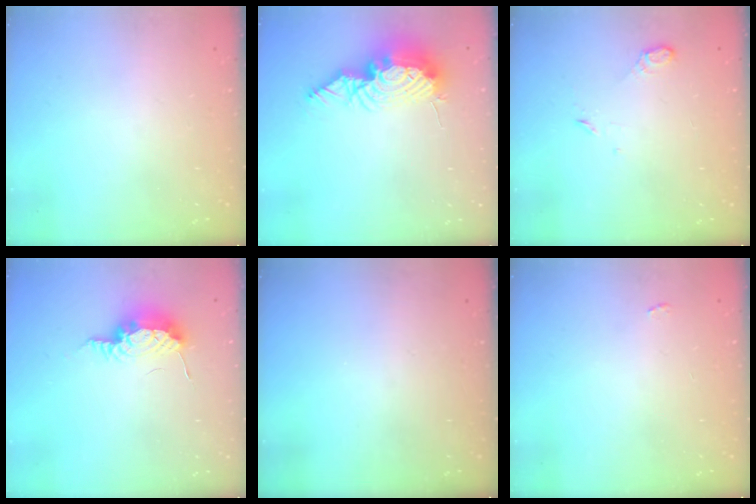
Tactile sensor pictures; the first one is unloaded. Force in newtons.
{"total": 13.7, "press": 13.6, "slide": 1.3}
{"total": 5.0, "press": 4.9, "slide": 0.8}
{"total": 8.4, "press": 8.1, "slide": 2.3}
{"total": 0.0}
{"total": 2.2, "press": 2.1, "slide": 0.3}